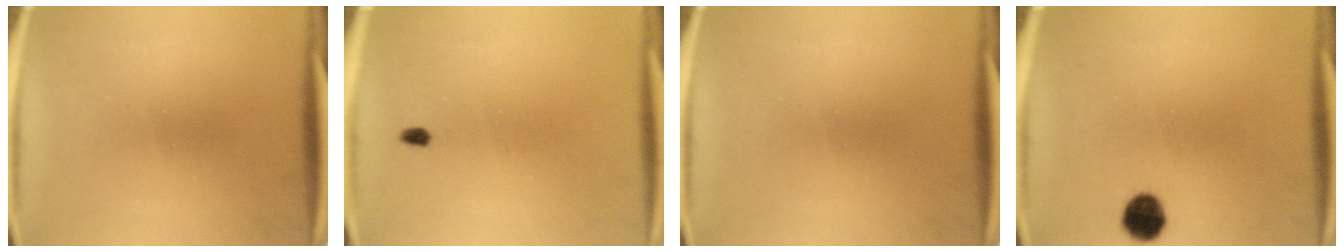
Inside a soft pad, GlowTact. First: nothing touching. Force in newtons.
{"total": 1.1}
{"total": 0.0}
{"total": 5.8}